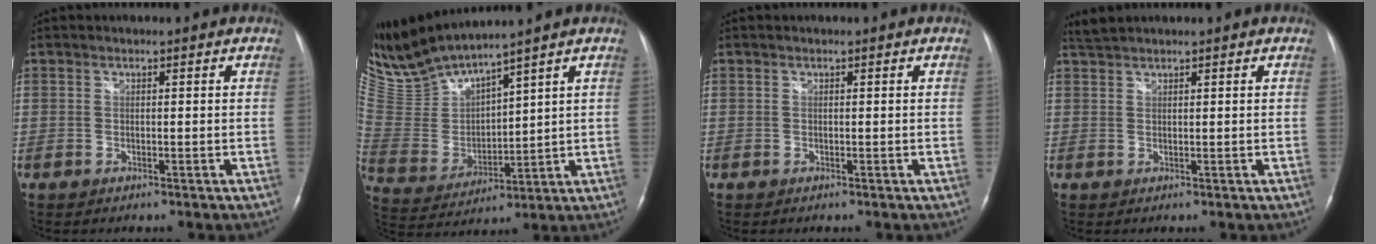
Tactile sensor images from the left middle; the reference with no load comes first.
{"total": 10.0, "force": [9.7, -0.6, 2.5], "torque": [-0.080, -0.004, 0.216]}
{"total": 0.0}
{"total": 1.9, "force": [1.9, -0.2, 0.4], "torque": [-0.013, 0.013, 0.040]}